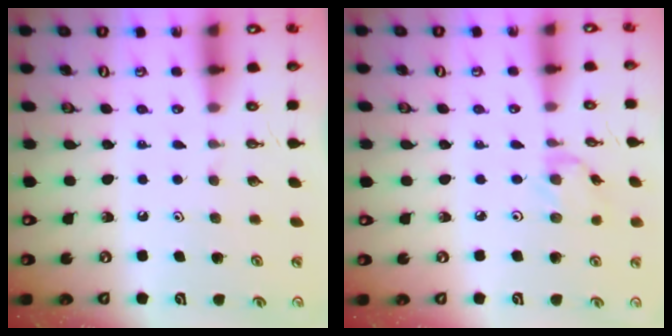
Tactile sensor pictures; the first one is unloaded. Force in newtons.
{"total": 1.1, "press": 1.1, "slide": 0.3}